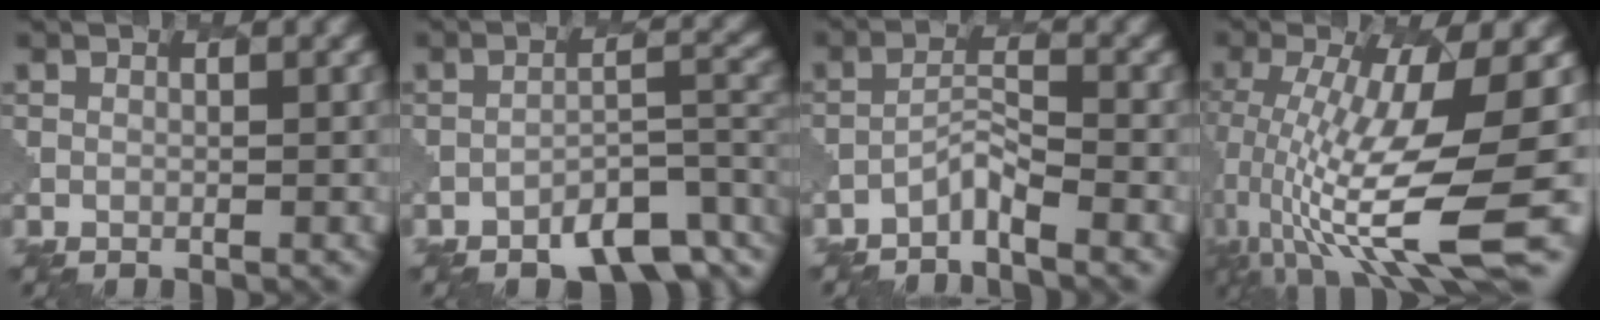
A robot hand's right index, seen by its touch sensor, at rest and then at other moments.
{"total": 5.9, "force": [-3.8, 2.3, 3.9], "torque": [-0.056, 0.004, -0.060]}
{"total": 1.9, "force": [-1.7, 0.0, 0.8], "torque": [-0.020, 0.007, -0.041]}
{"total": 12.2, "force": [-1.9, 3.2, 11.6], "torque": [-0.219, -0.019, -0.026]}